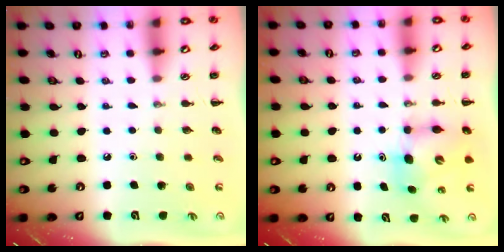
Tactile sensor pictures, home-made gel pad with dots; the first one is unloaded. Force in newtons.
{"total": 7.1, "press": 7.1, "slide": 0.5}